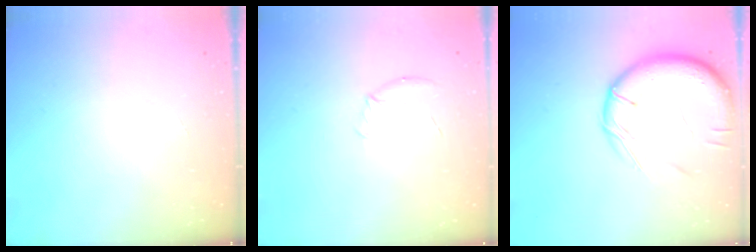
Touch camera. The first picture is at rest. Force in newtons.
{"total": 5.5, "press": 5.3, "slide": 1.4}
{"total": 15.7, "press": 15.3, "slide": 3.2}